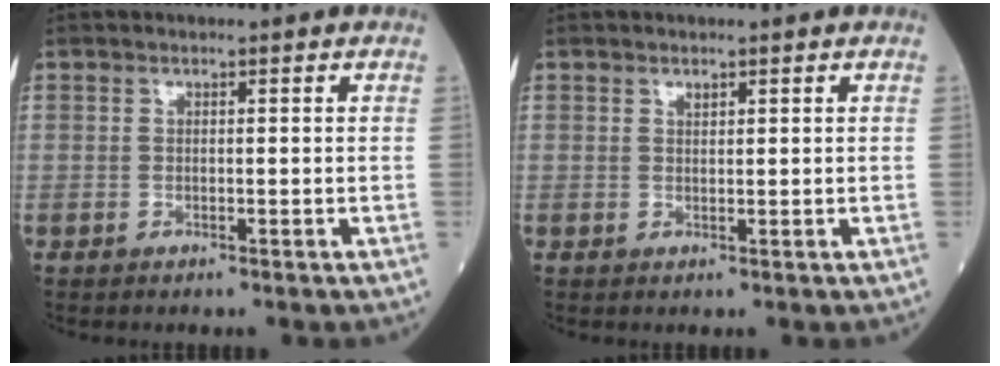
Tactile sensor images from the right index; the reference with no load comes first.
{"total": 0.7, "force": [0.5, 0.3, 0.3], "torque": [-0.008, -0.003, 0.009]}